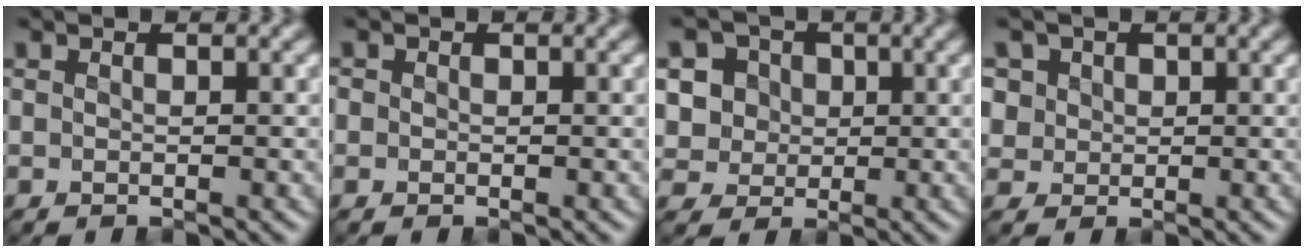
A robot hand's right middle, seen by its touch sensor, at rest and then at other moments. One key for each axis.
{"total": 0.5, "fx": 0.0, "fy": 0.5, "fz": 0.1, "tx": 0.004, "ty": -0.003, "tz": -0.001}
{"total": 7.1, "fx": 2.3, "fy": 6.2, "fz": 2.6, "tx": -0.056, "ty": 0.024, "tz": 0.023}
{"total": 4.5, "fx": 2.1, "fy": 3.6, "fz": 1.6, "tx": -0.045, "ty": 0.011, "tz": 0.033}